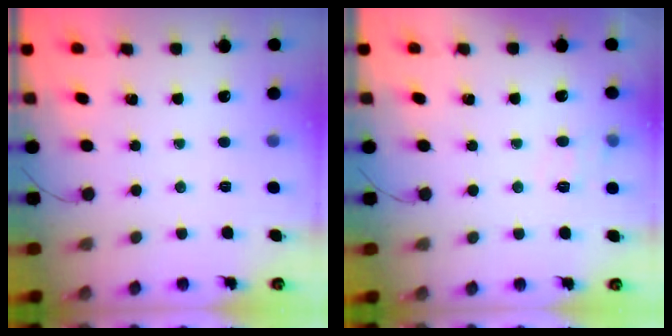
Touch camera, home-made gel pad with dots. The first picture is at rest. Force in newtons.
{"total": 4.9, "press": 4.5, "slide": 1.7}